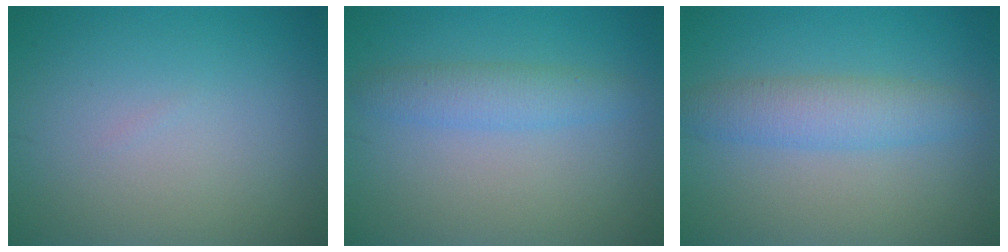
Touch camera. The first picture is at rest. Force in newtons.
{"total": 2.5, "press": 2.5, "slide": 0.1}
{"total": 3.4, "press": 3.4, "slide": 0.1}